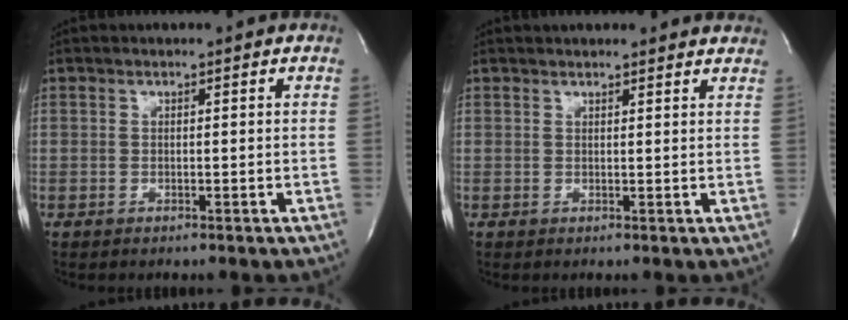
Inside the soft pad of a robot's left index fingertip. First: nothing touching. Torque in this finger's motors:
{"motor_torque": [0.02, -0.12, -0.06, 0.00]}